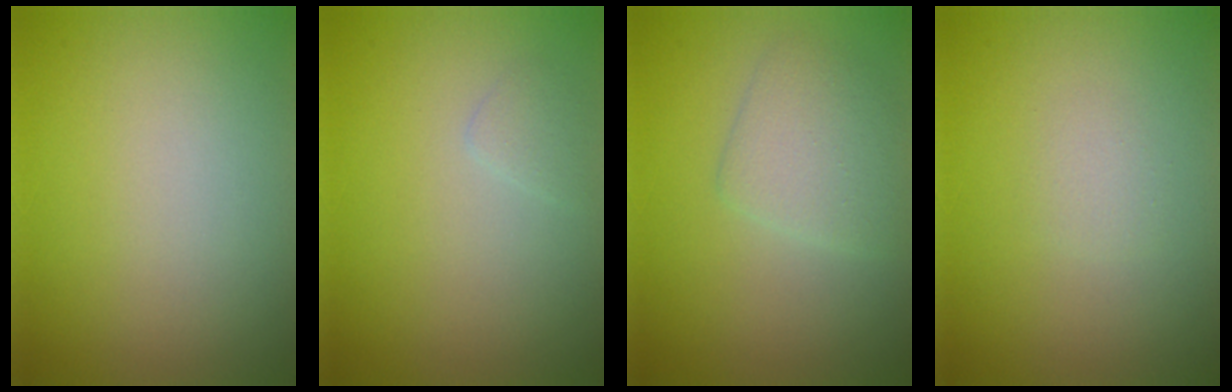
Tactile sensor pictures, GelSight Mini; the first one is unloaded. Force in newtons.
{"total": 0.8, "press": 0.8, "slide": 0.1}
{"total": 3.0, "press": 3.0, "slide": 0.1}
{"total": 0.8, "press": 0.8, "slide": 0.0}